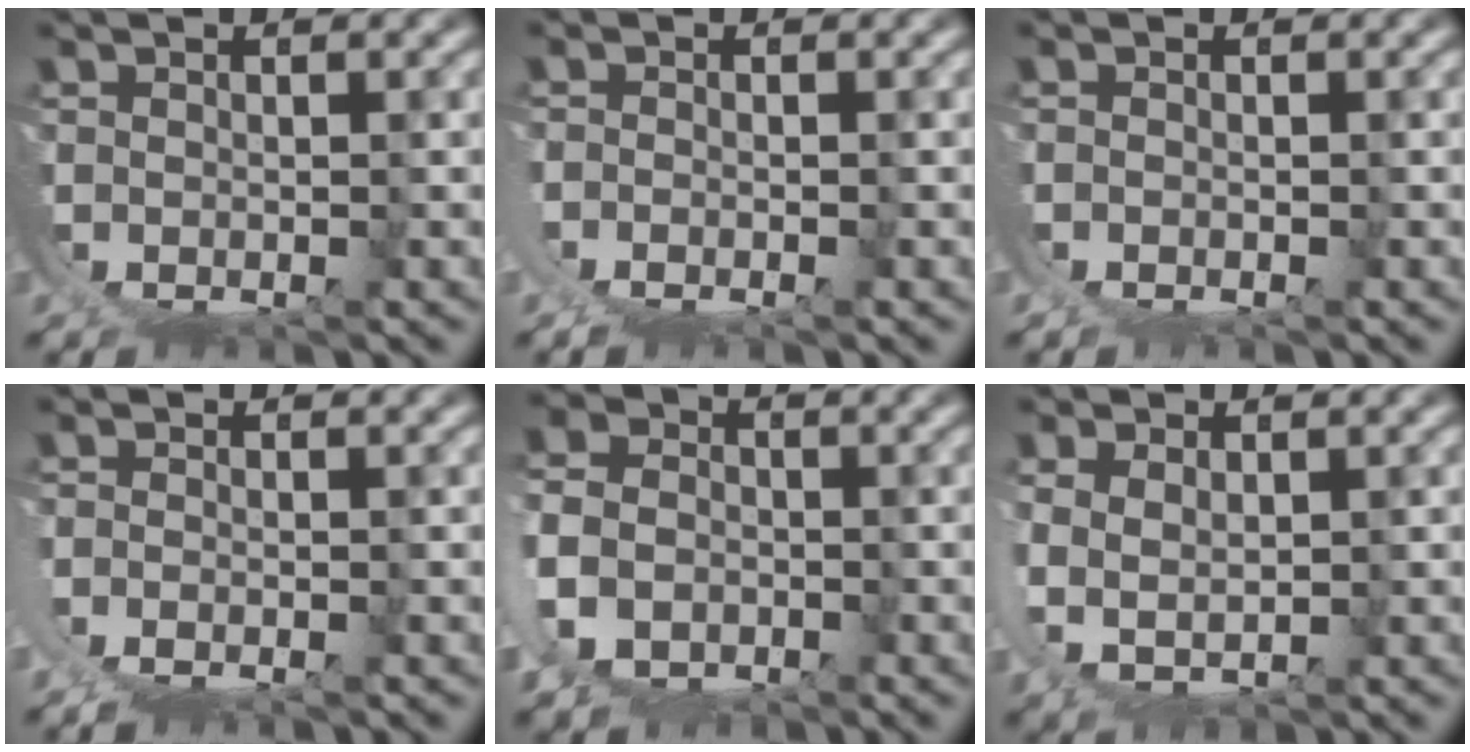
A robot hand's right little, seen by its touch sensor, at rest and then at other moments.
{"total": 2.0, "force": [-0.9, 1.5, 1.1], "torque": [-0.027, -0.007, -0.015]}
{"total": 0.0}
{"total": 1.6, "force": [-0.6, 1.1, 1.1], "torque": [-0.026, -0.007, -0.008]}
{"total": 8.3, "force": [0.9, 7.2, 4.0], "torque": [-0.120, -0.033, 0.018]}
{"total": 3.8, "force": [2.2, 1.7, 2.6], "torque": [-0.060, -0.011, 0.048]}